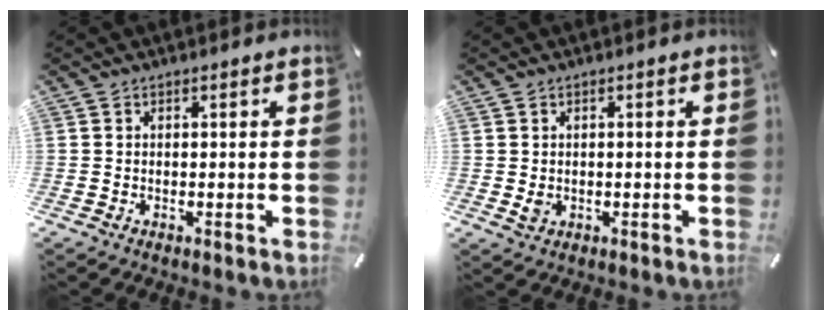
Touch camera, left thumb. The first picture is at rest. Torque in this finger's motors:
{"motor_torque": [0.23, 0.03, 0.13, -0.06, 0.00]}